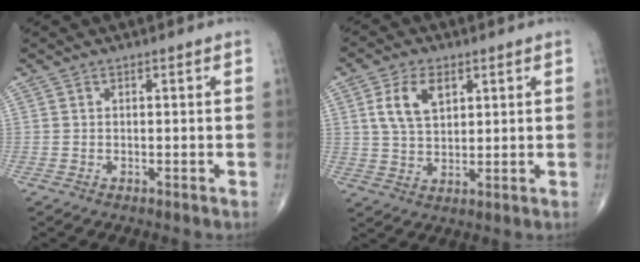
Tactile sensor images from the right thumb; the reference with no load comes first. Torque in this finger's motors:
{"motor_torque": [0.31, 1.03, 0.50, 0.05, 0.03]}